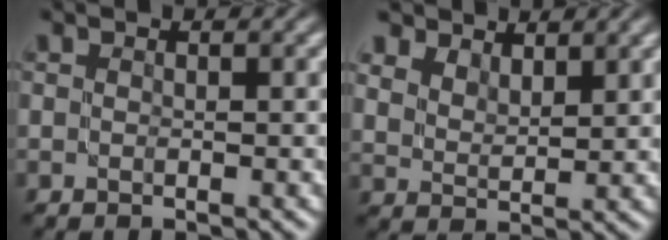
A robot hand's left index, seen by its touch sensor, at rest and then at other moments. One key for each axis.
{"total": 4.3, "fx": 3.6, "fy": 2.0, "fz": 1.2, "tx": -0.041, "ty": -0.009, "tz": 0.072}